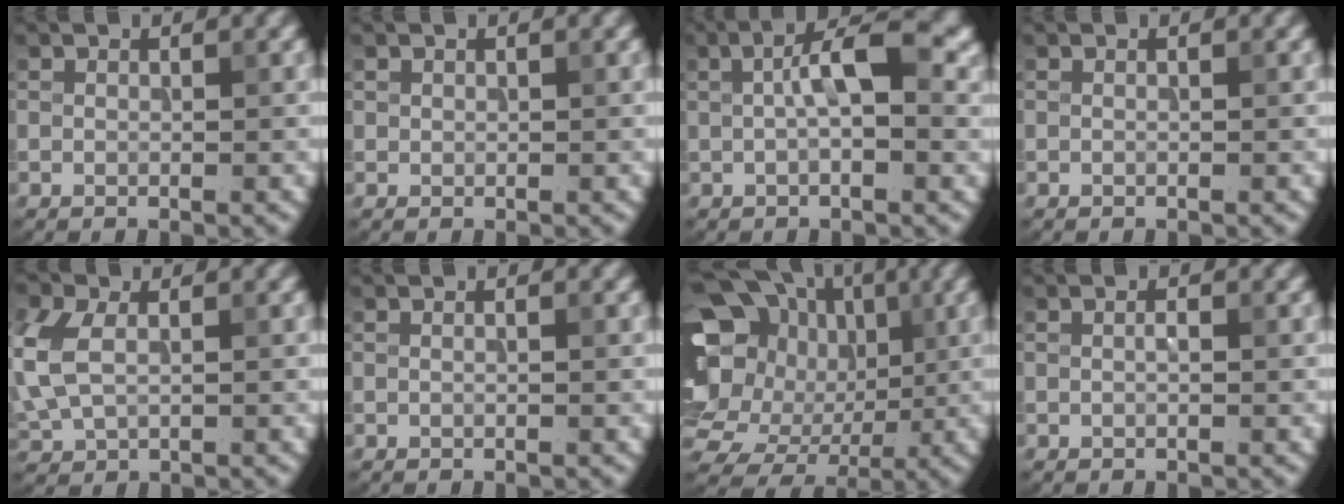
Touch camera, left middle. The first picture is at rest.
{"total": 0.5, "force": [0.2, 0.5, 0.0], "torque": [0.006, -0.003, 0.006]}
{"total": 5.7, "force": [0.7, 2.3, 5.2], "torque": [-0.081, 0.010, 0.008]}
{"total": 0.0}
{"total": 4.9, "force": [0.3, 3.5, 3.5], "torque": [-0.109, 0.000, 0.016]}
{"total": 0.0}
{"total": 18.4, "force": [3.0, 15.8, 8.9], "torque": [-0.194, 0.035, 0.038]}
{"total": 0.5, "force": [-0.1, 0.2, 0.5], "torque": [-0.011, 0.000, -0.001]}